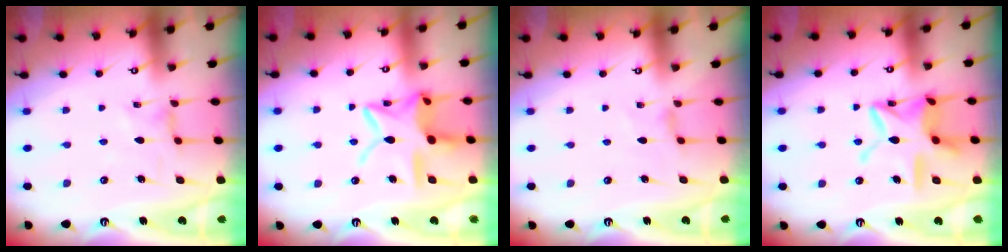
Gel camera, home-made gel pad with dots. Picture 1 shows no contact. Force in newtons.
{"total": 16.2, "press": 16.2, "slide": 1.2}
{"total": 2.2, "press": 2.1, "slide": 0.5}
{"total": 16.1, "press": 16.1, "slide": 1.2}